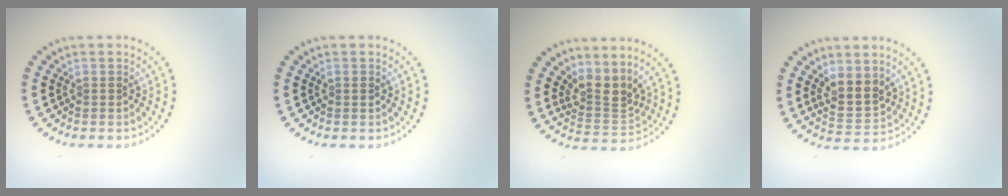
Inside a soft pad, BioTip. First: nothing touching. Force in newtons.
{"total": 0.6, "press": 0.6, "slide": 0.0}
{"total": 3.2, "press": 2.4, "slide": 2.1}
{"total": 3.2, "press": 3.0, "slide": 1.2}